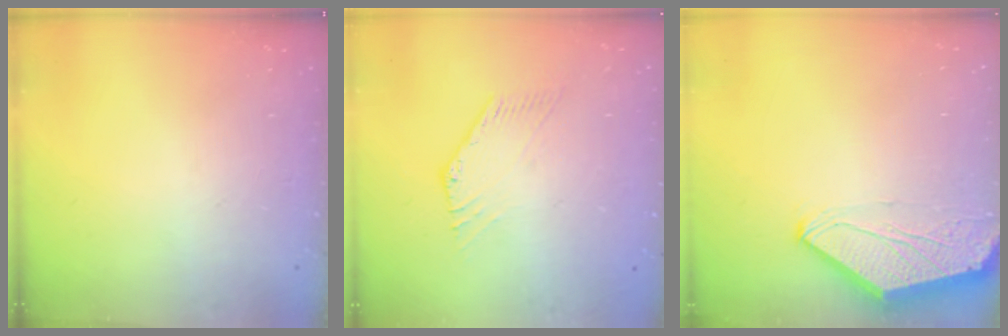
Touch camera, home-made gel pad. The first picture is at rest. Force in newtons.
{"total": 0.0}
{"total": 0.0}